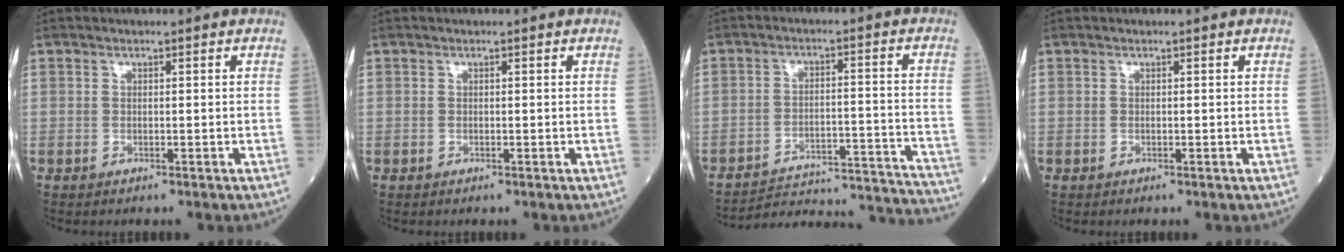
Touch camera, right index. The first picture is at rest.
{"total": 0.0}
{"total": 22.6, "force": [-22.1, 0.0, 4.5], "torque": [-0.032, -0.001, -0.291]}
{"total": 0.0}